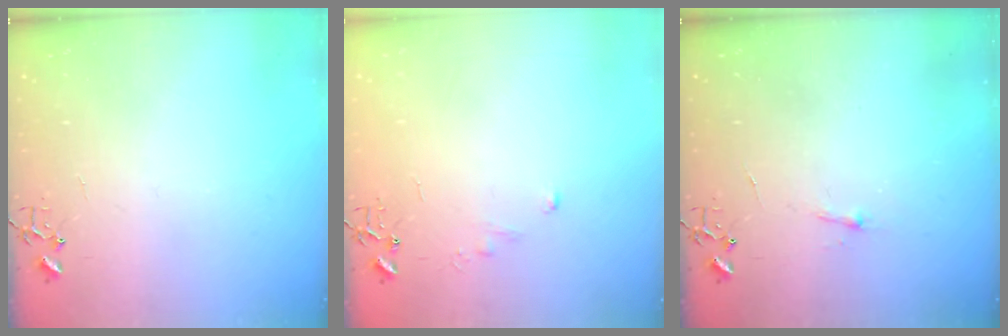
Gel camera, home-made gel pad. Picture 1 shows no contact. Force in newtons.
{"total": 3.7, "press": 3.7, "slide": 0.4}
{"total": 3.8, "press": 3.8, "slide": 0.4}